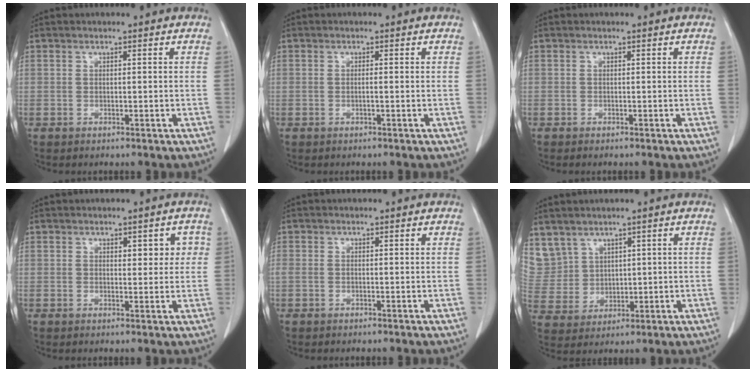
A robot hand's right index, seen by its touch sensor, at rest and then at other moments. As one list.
[{"total": 0.5, "force": [0.0, 0.0, 0.5], "torque": [-0.007, 0.003, 0.001]}, {"total": 0.8, "force": [-0.7, 0.1, 0.4], "torque": [-0.006, -0.001, -0.008]}, {"total": 3.3, "force": [1.0, 1.9, 2.5], "torque": [-0.022, 0.010, 0.014]}, {"total": 0.8, "force": [0.0, 0.5, 0.6], "torque": [-0.015, 0.009, 0.004]}, {"total": 10.5, "force": [5.9, 8.4, 1.9], "torque": [-0.077, 0.031, 0.156]}]